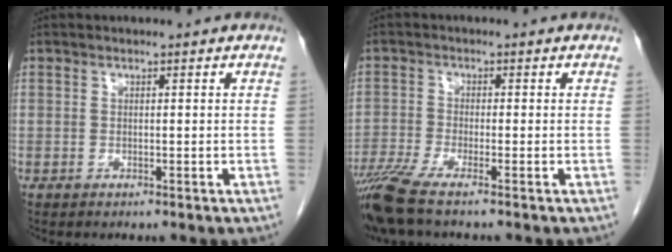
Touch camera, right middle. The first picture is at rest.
{"total": 6.6, "force": [-5.1, -0.2, 4.3], "torque": [-0.087, -0.017, -0.096]}